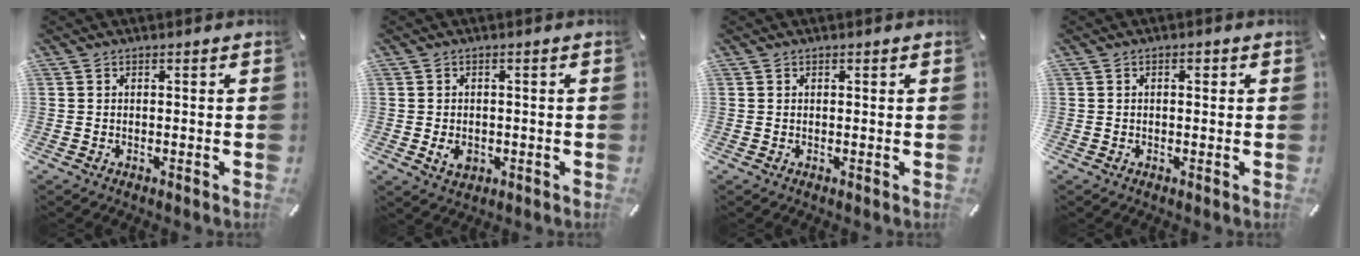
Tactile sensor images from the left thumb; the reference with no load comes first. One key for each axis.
{"total": 3.5, "fx": -0.7, "fy": 2.8, "fz": 2.1, "tx": -0.034, "ty": -0.001, "tz": -0.015}
{"total": 0.6, "fx": 0.3, "fy": 0.5, "fz": 0.1, "tx": -0.001, "ty": 0.003, "tz": 0.006}
{"total": 1.5, "fx": 0.3, "fy": 1.0, "fz": 1.1, "tx": -0.023, "ty": 0.007, "tz": 0.003}